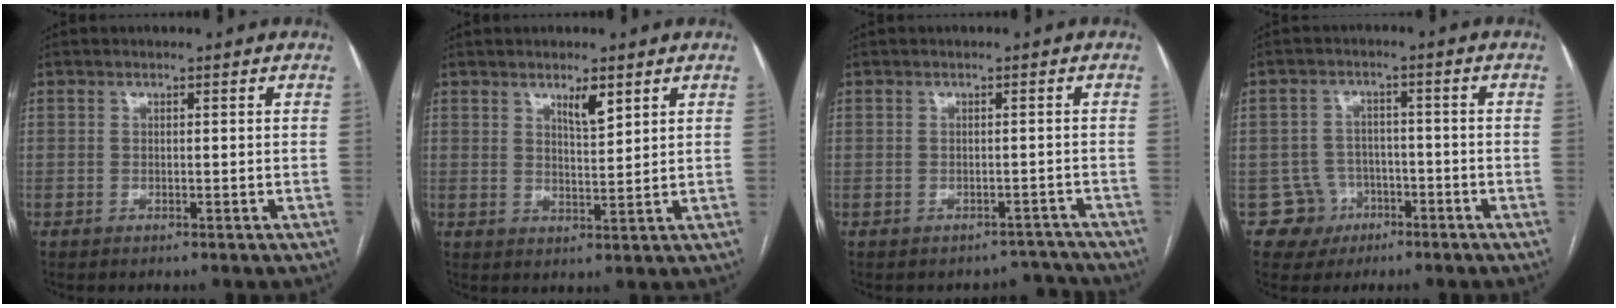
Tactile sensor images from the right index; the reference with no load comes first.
{"total": 3.5, "force": [2.3, 0.7, 2.6], "torque": [-0.046, -0.004, 0.042]}
{"total": 2.8, "force": [-2.4, 1.0, -1.1], "torque": [0.024, 0.026, -0.025]}
{"total": 5.3, "force": [-2.3, 4.8, -0.4], "torque": [0.014, 0.014, -0.033]}